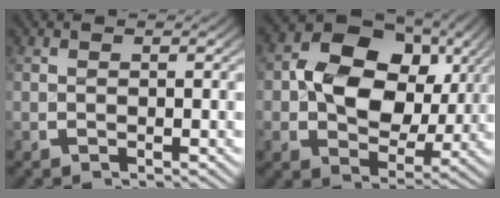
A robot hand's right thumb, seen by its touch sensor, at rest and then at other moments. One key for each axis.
{"total": 11.4, "fx": 1.0, "fy": 8.4, "fz": 7.7, "tx": -0.152, "ty": -0.023, "tz": 0.018}